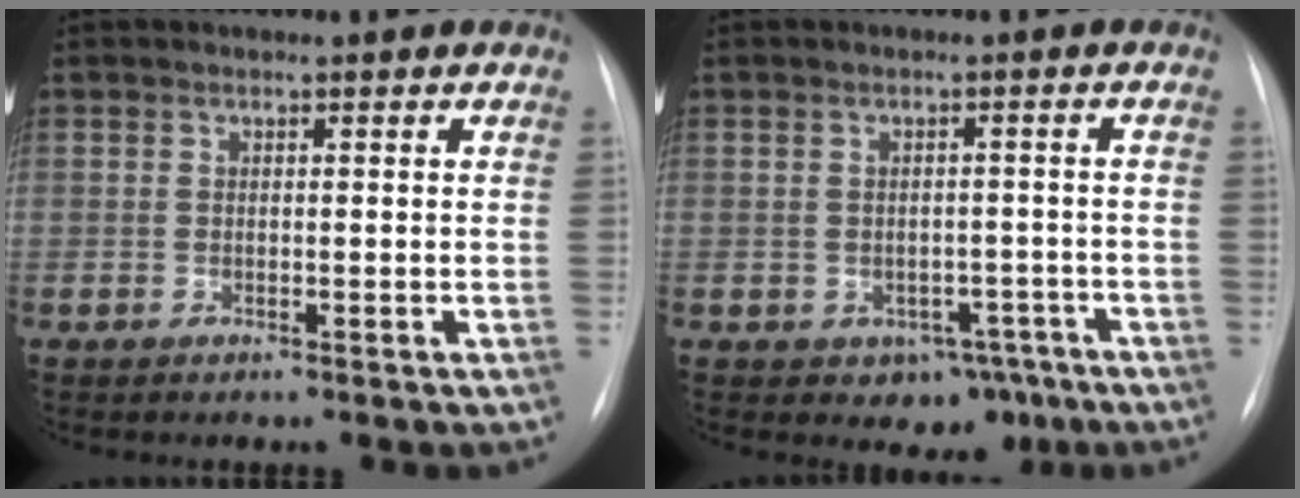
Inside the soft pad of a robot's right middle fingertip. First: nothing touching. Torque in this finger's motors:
{"motor_torque": [0.50, -0.37, 0.02, 0.01]}